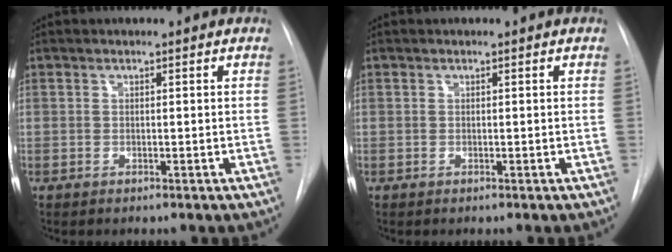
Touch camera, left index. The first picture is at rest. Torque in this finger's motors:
{"motor_torque": [0.00, 0.00, 0.00, 0.00]}